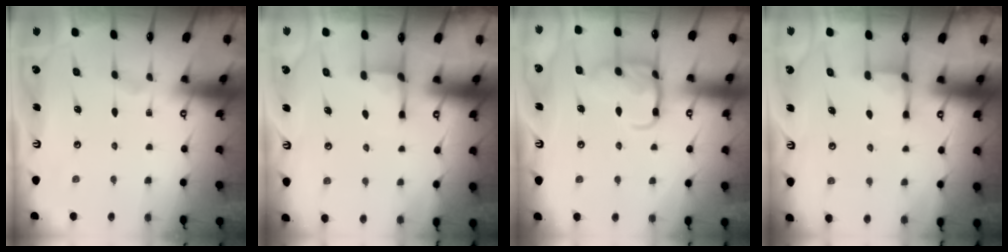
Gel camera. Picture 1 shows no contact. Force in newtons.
{"total": 2.4, "press": 2.4, "slide": 0.3}
{"total": 14.6, "press": 14.5, "slide": 1.2}
{"total": 2.4, "press": 2.4, "slide": 0.3}